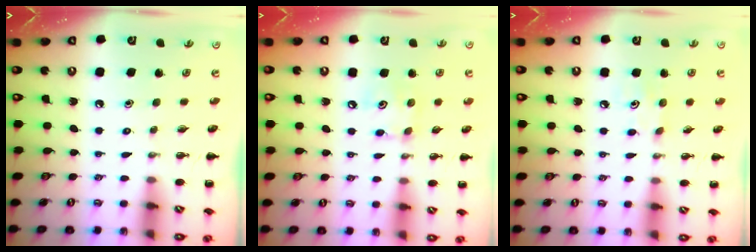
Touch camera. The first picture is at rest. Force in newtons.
{"total": 5.3, "press": 5.2, "slide": 0.8}
{"total": 3.7, "press": 3.6, "slide": 0.9}